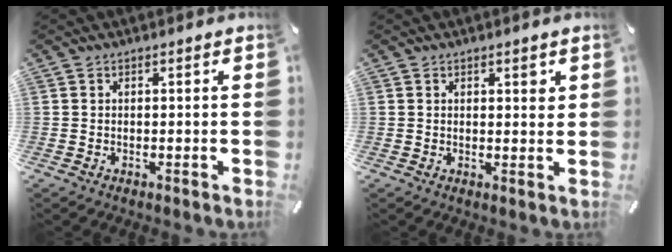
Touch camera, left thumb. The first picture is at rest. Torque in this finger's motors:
{"motor_torque": [0.91, 0.54, 0.30, -0.53, 0.10]}